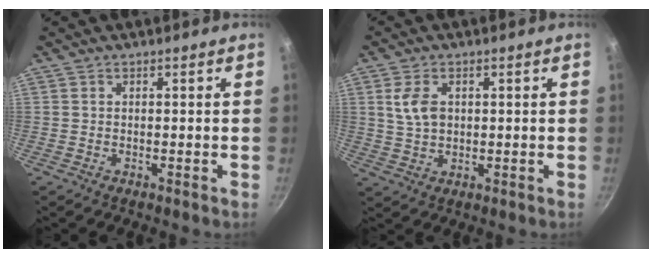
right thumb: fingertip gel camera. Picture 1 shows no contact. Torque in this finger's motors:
{"motor_torque": [-0.58, 0.28, -0.53, 0.23, -0.06]}